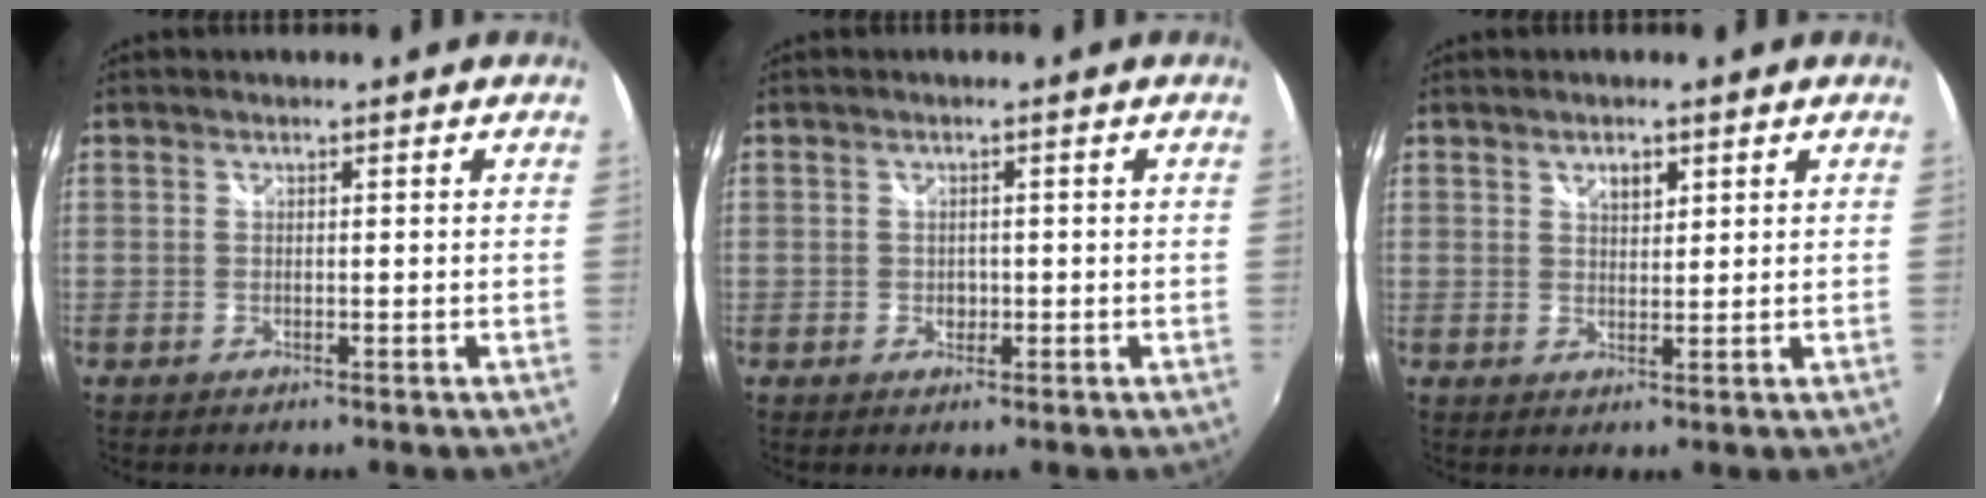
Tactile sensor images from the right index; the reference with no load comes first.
{"total": 1.7, "force": [-0.3, 1.4, 0.8], "torque": [-0.012, 0.000, -0.006]}
{"total": 2.5, "force": [1.4, 1.4, 1.5], "torque": [-0.021, 0.003, 0.024]}